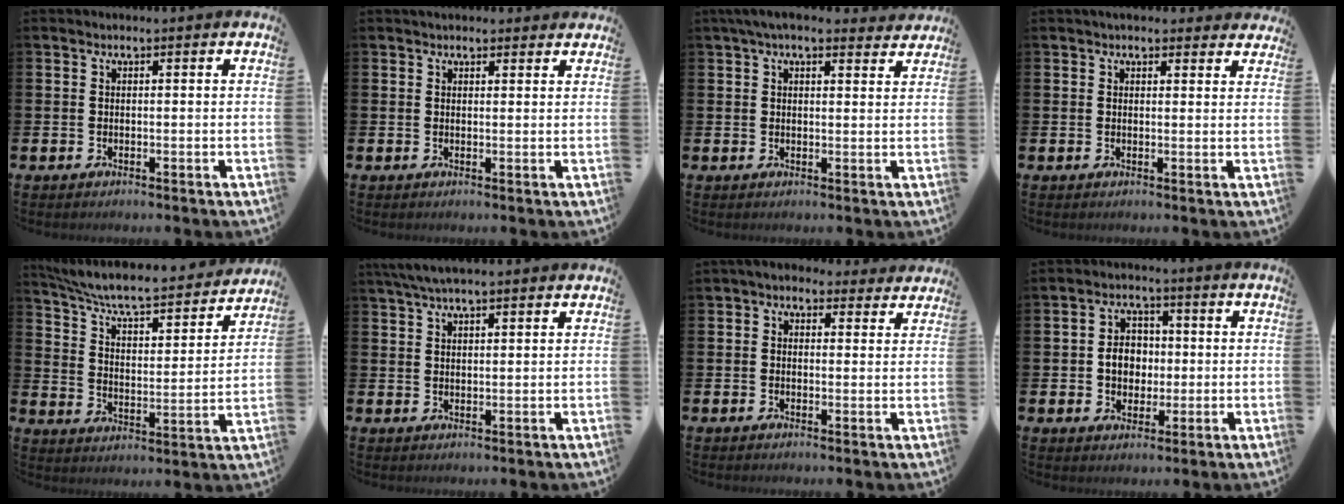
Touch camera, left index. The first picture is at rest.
{"total": 1.9, "force": [1.8, 0.6, 0.2], "torque": [0.007, -0.005, 0.031]}
{"total": 4.6, "force": [3.8, 1.4, 2.1], "torque": [-0.035, -0.010, 0.068]}
{"total": 2.6, "force": [2.5, 0.8, 0.1], "torque": [0.006, -0.011, 0.044]}
{"total": 7.4, "force": [6.7, 1.1, 3.0], "torque": [-0.089, -0.056, 0.109]}
{"total": 4.6, "force": [3.8, 0.8, 2.3], "torque": [-0.048, -0.005, 0.069]}
{"total": 2.9, "force": [2.4, 1.5, 0.6], "torque": [-0.008, -0.011, 0.039]}
{"total": 4.7, "force": [-0.1, 4.0, 2.6], "torque": [-0.036, 0.004, -0.012]}